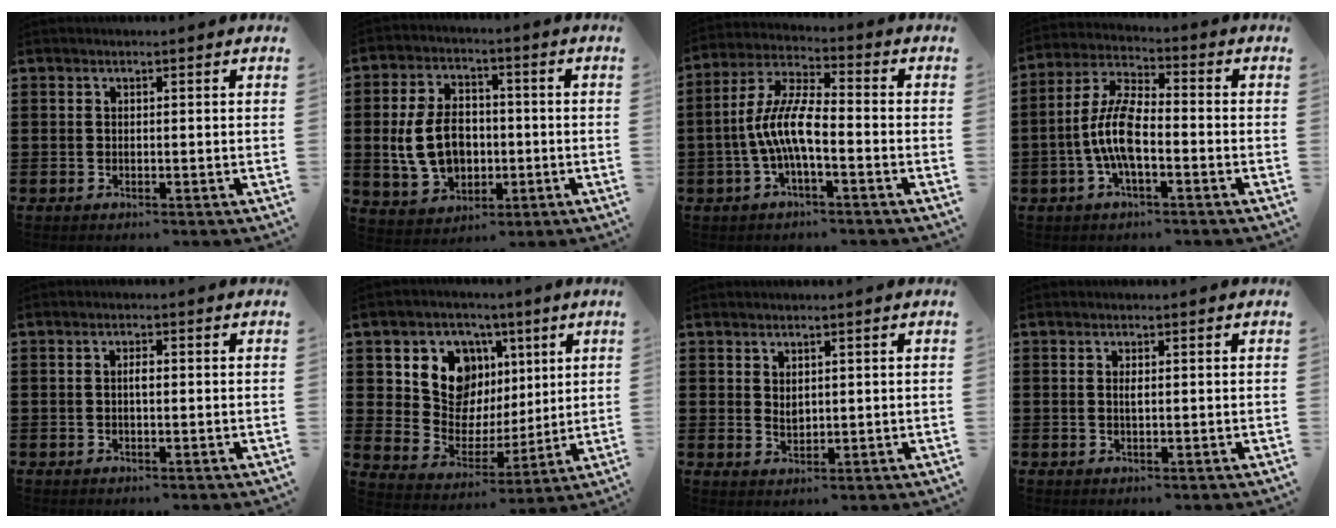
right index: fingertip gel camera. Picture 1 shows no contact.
{"total": 9.3, "force": [-0.5, 6.7, 6.5], "torque": [-0.144, 0.011, -0.011]}
{"total": 8.2, "force": [-2.3, 2.2, 7.5], "torque": [-0.177, -0.012, -0.052]}
{"total": 8.2, "force": [-2.1, 3.0, 7.4], "torque": [-0.181, -0.012, -0.048]}
{"total": 1.2, "force": [0.0, 0.4, 1.2], "torque": [-0.022, 0.001, 0.000]}
{"total": 10.8, "force": [4.8, 8.8, 4.0], "torque": [-0.104, -0.016, 0.092]}
{"total": 1.6, "force": [1.0, 0.9, 0.7], "torque": [-0.014, 0.005, 0.020]}
{"total": 0.7, "force": [0.2, 0.2, 0.7], "torque": [-0.014, -0.001, 0.004]}